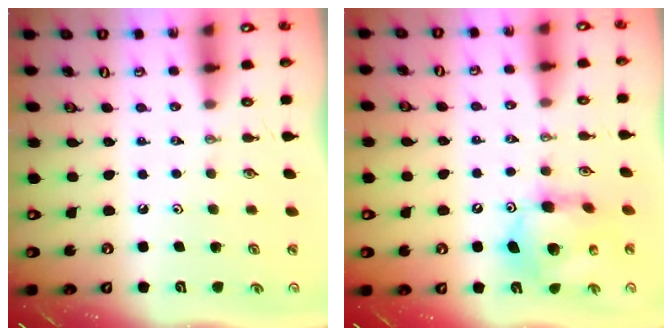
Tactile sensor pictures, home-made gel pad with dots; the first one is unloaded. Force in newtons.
{"total": 12.4, "press": 12.3, "slide": 1.2}